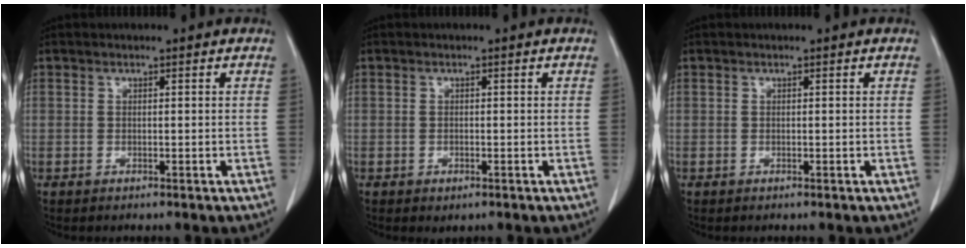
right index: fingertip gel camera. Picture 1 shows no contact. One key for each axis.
{"total": 0.9, "fx": -0.4, "fy": 0.5, "fz": 0.6, "tx": -0.008, "ty": 0.000, "tz": 0.003}
{"total": 0.0}